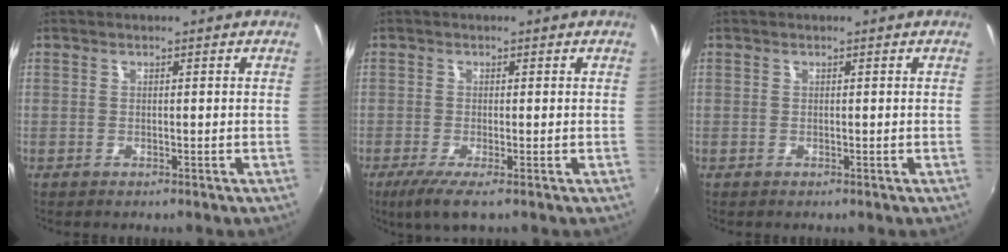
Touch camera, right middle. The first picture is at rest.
{"total": 4.2, "force": [-2.2, 0.2, 3.6], "torque": [-0.083, -0.018, -0.043]}
{"total": 0.0}